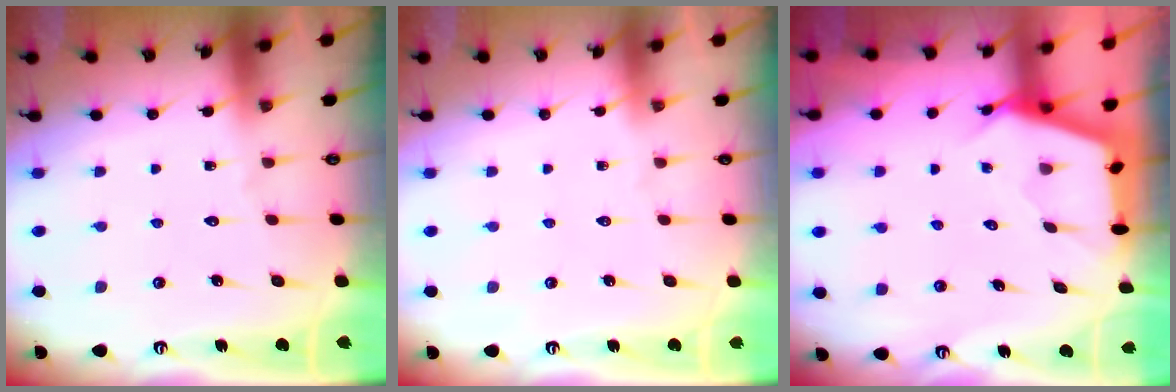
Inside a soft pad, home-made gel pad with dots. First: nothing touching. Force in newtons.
{"total": 0.0}
{"total": 2.8, "press": 2.8, "slide": 0.3}